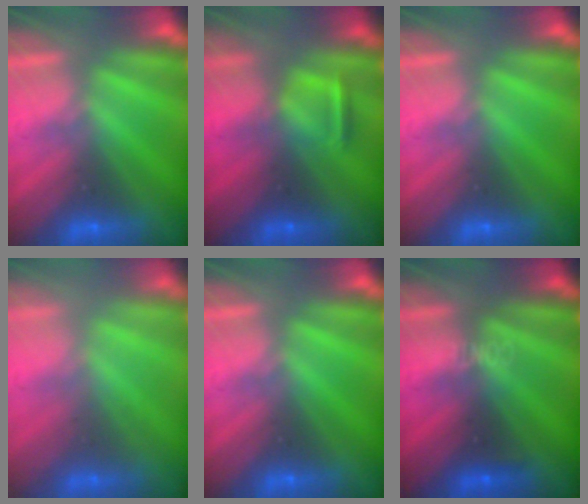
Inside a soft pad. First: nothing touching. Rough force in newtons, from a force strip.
{"total": 2.9}
{"total": 0.0}
{"total": 2.2}
{"total": 0.0}
{"total": 3.4}